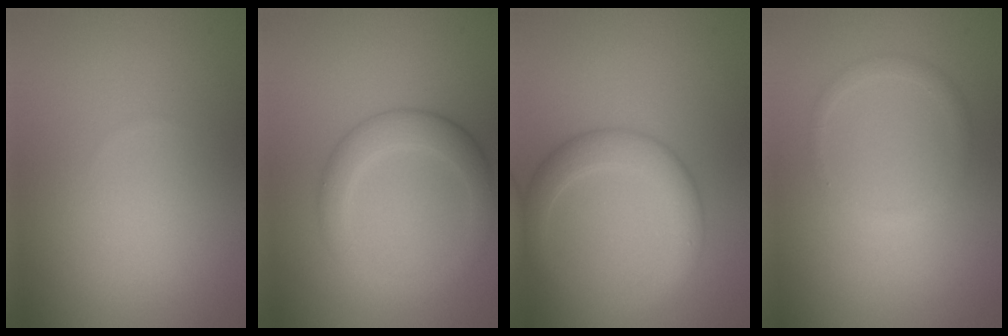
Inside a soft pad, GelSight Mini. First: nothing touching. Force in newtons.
{"total": 3.4, "press": 3.4, "slide": 0.2}
{"total": 4.2, "press": 4.2, "slide": 0.1}
{"total": 1.1, "press": 1.1, "slide": 0.0}